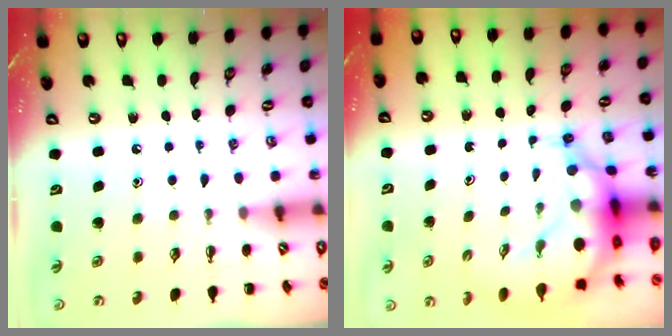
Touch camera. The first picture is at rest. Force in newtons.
{"total": 9.7, "press": 9.4, "slide": 2.3}